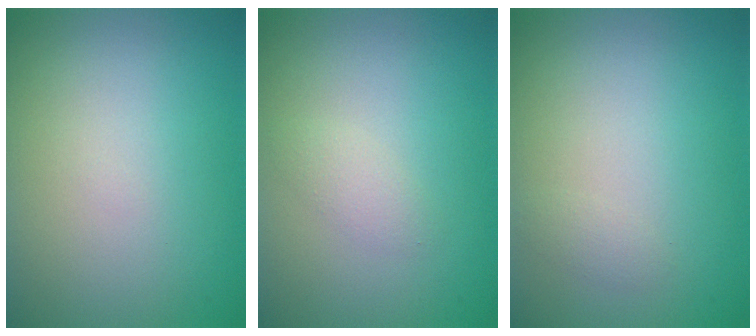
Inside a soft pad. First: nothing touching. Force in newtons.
{"total": 1.2, "press": 1.2, "slide": 0.0}
{"total": 0.7, "press": 0.7, "slide": 0.0}